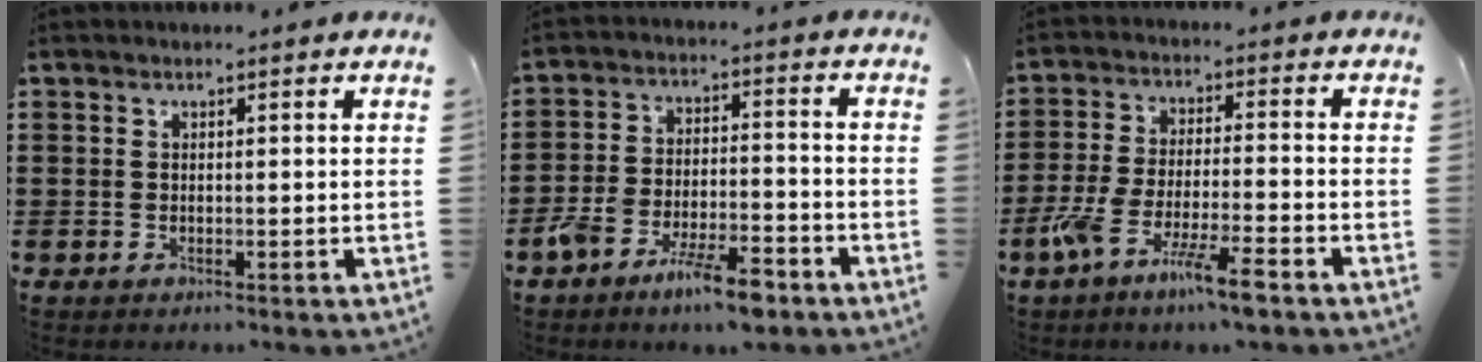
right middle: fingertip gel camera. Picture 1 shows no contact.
{"total": 8.1, "force": [-6.1, 2.2, 4.8], "torque": [-0.098, 0.008, -0.115]}
{"total": 8.4, "force": [-5.7, 0.9, 6.1], "torque": [-0.129, -0.008, -0.109]}